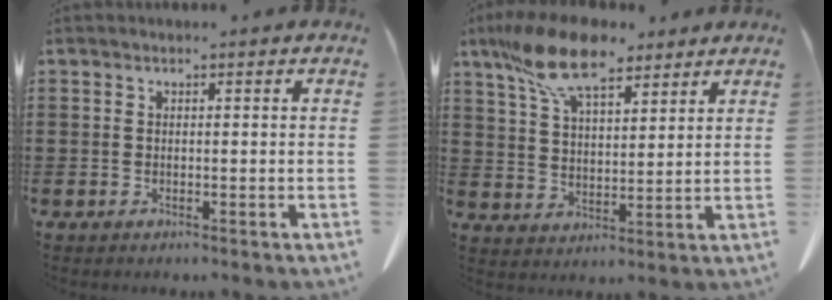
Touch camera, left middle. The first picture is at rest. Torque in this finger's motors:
{"motor_torque": [2.14, 0.00, 1.05, 0.21]}